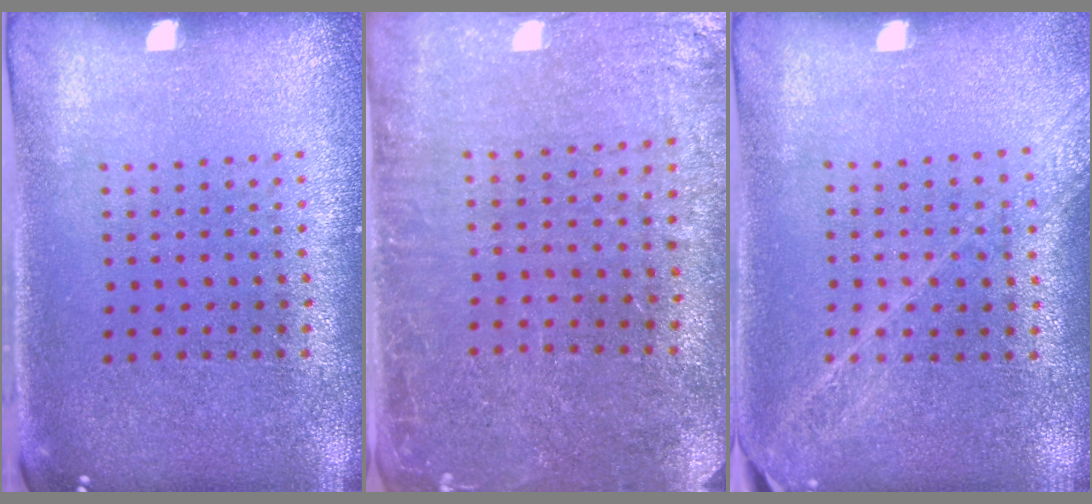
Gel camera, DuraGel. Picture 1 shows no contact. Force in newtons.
{"total": 0.7, "press": 0.7, "slide": 0.2}
{"total": 1.6, "press": 1.5, "slide": 0.7}